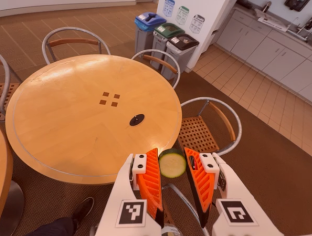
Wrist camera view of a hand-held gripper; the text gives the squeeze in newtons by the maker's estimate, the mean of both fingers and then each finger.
{"total": 7.4, "left": 7.1, "right": 7.6}